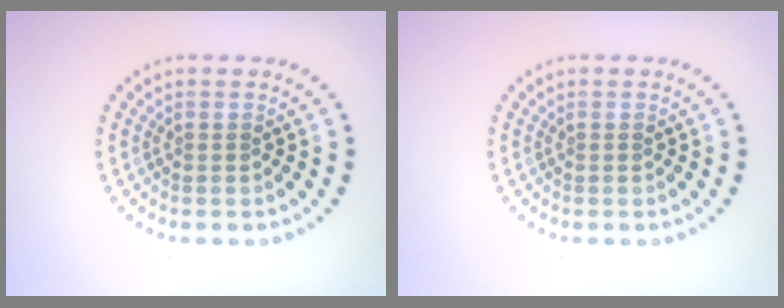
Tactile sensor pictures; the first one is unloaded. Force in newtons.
{"total": 0.0}